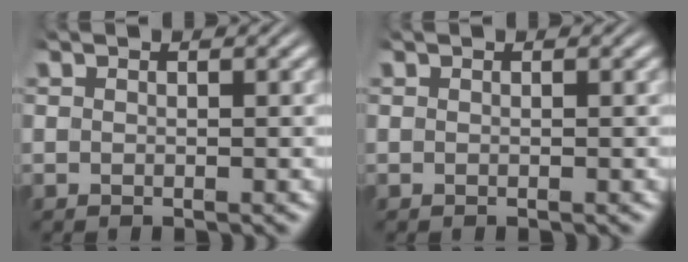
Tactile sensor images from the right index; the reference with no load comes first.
{"total": 0.0}